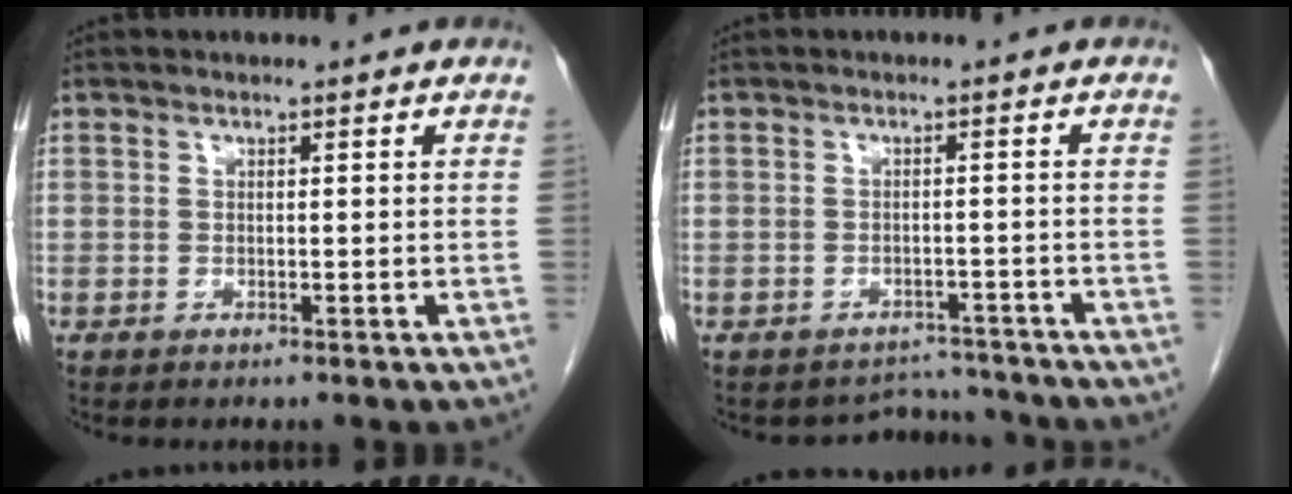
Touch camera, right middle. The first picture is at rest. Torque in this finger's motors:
{"motor_torque": [-0.58, -0.46, -0.20, -0.05]}